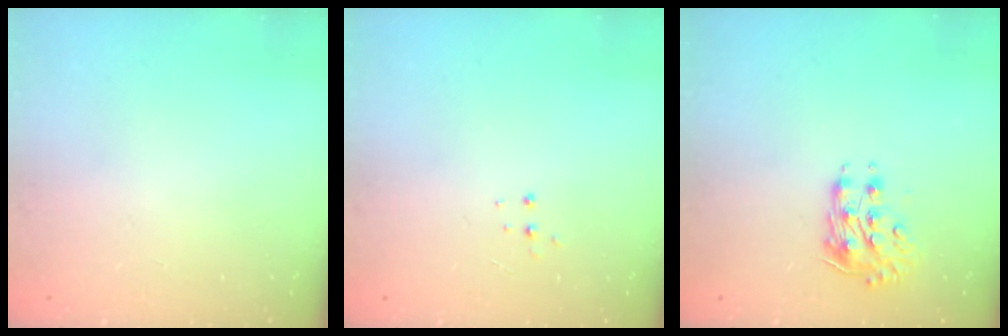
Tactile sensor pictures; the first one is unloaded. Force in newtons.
{"total": 3.8, "press": 3.8, "slide": 0.3}
{"total": 9.4, "press": 9.4, "slide": 0.9}